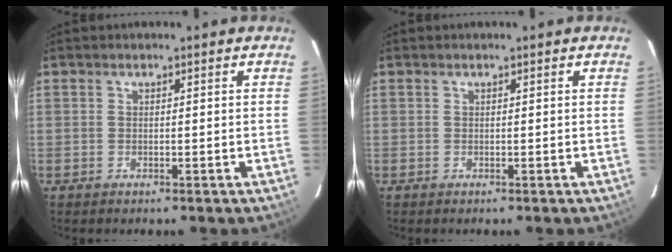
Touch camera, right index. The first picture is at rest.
{"total": 0.0}